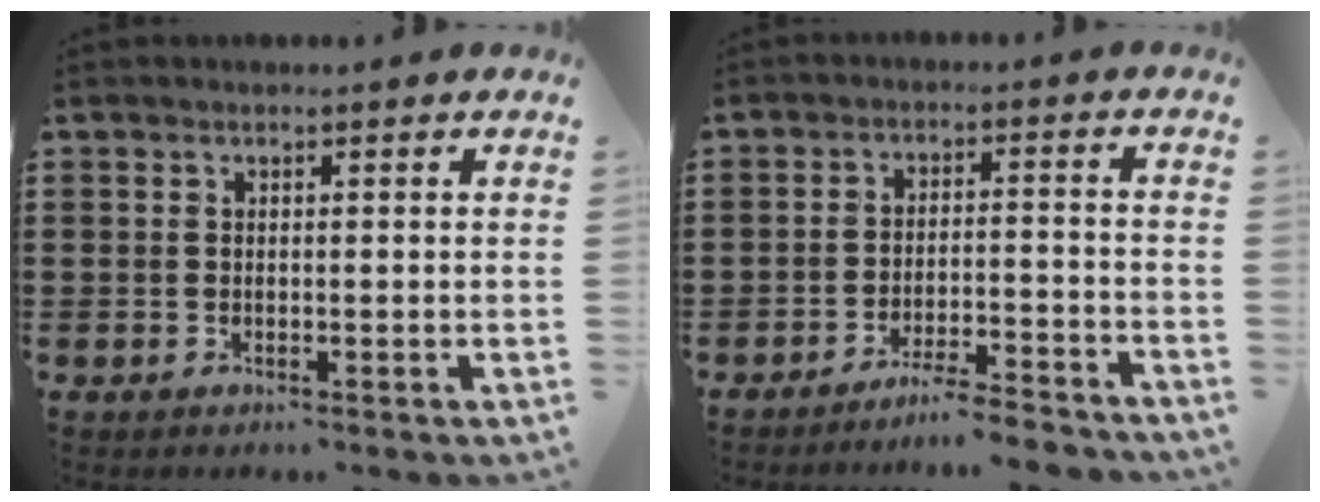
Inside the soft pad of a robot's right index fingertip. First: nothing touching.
{"total": 4.8, "force": [-4.5, -0.2, 1.5], "torque": [-0.026, -0.003, -0.088]}